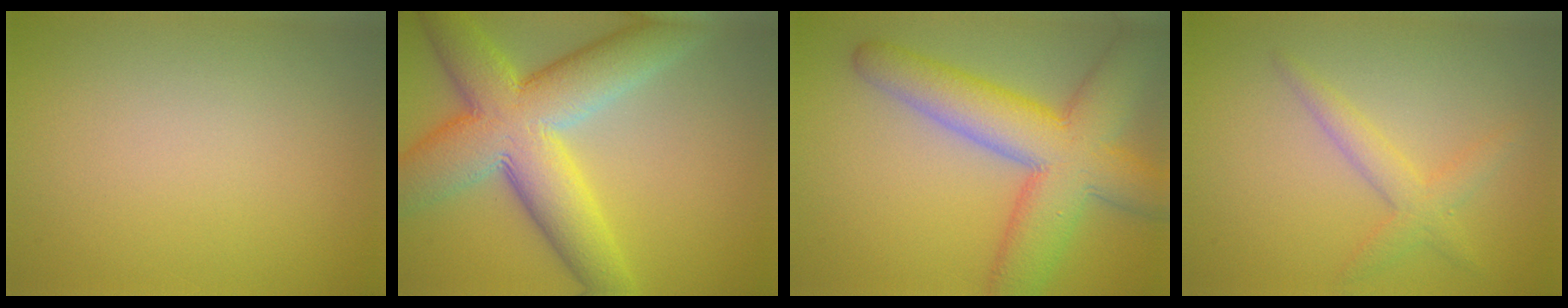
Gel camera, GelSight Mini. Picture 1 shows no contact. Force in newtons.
{"total": 11.4, "press": 11.3, "slide": 0.4}
{"total": 9.9, "press": 9.8, "slide": 0.5}
{"total": 2.5, "press": 2.5, "slide": 0.1}